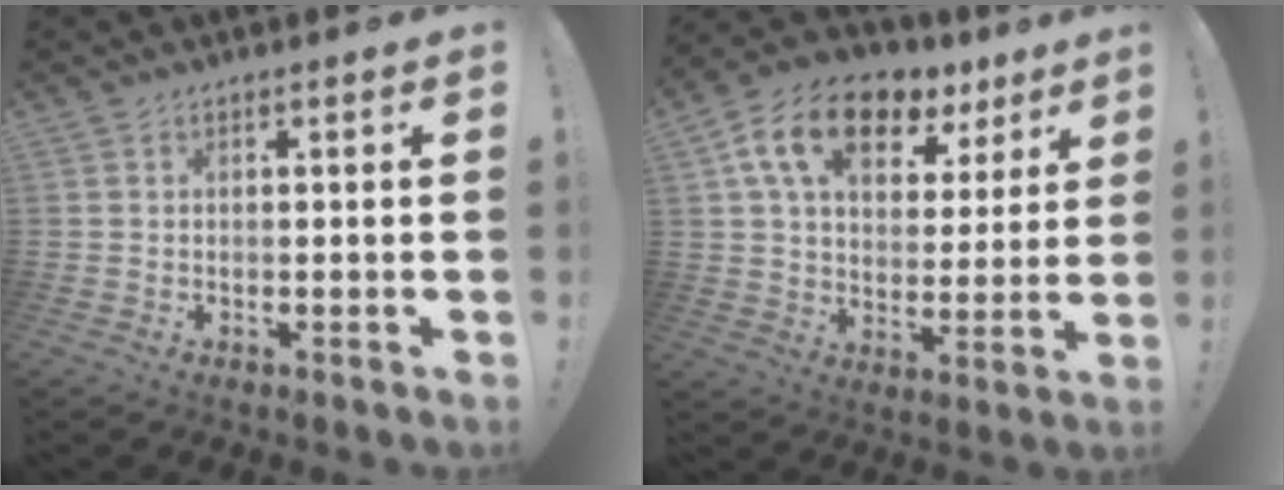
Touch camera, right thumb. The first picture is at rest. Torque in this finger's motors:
{"motor_torque": [0.80, 1.71, 0.66, -0.23, 0.46]}